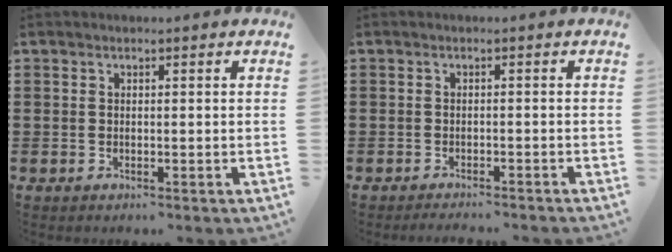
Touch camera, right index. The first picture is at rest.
{"total": 1.4, "force": [-1.4, -0.2, 0.2], "torque": [-0.005, 0.002, -0.029]}